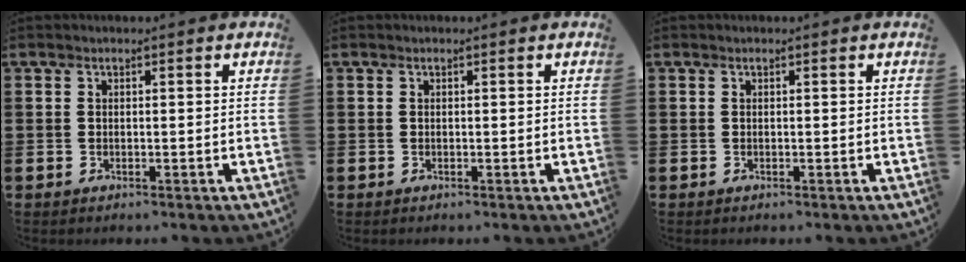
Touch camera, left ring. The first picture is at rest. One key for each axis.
{"total": 0.0}
{"total": 0.0}